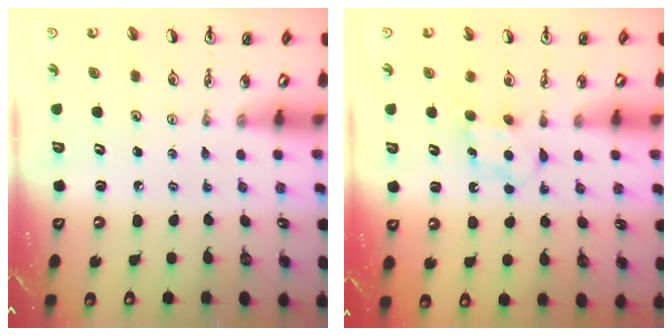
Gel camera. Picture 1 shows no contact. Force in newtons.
{"total": 5.7, "press": 5.7, "slide": 0.7}